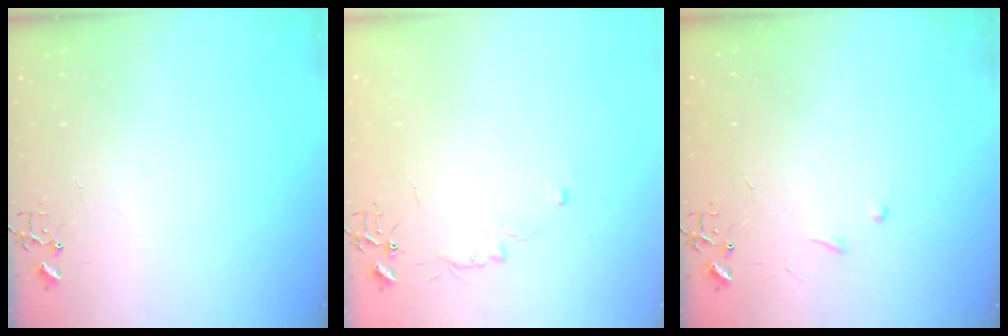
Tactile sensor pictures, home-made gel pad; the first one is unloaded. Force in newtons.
{"total": 5.5, "press": 5.5, "slide": 0.6}
{"total": 5.3, "press": 5.2, "slide": 0.7}